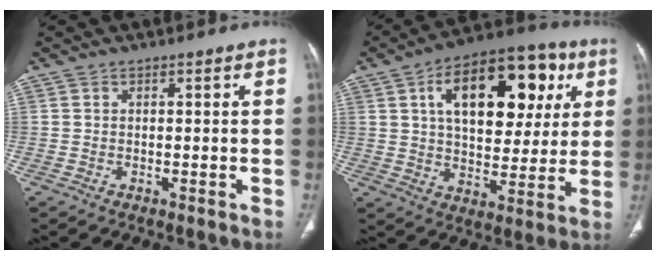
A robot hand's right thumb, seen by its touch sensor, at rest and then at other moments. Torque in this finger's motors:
{"motor_torque": [1.01, 3.88, 1.47, -0.18, 0.32]}